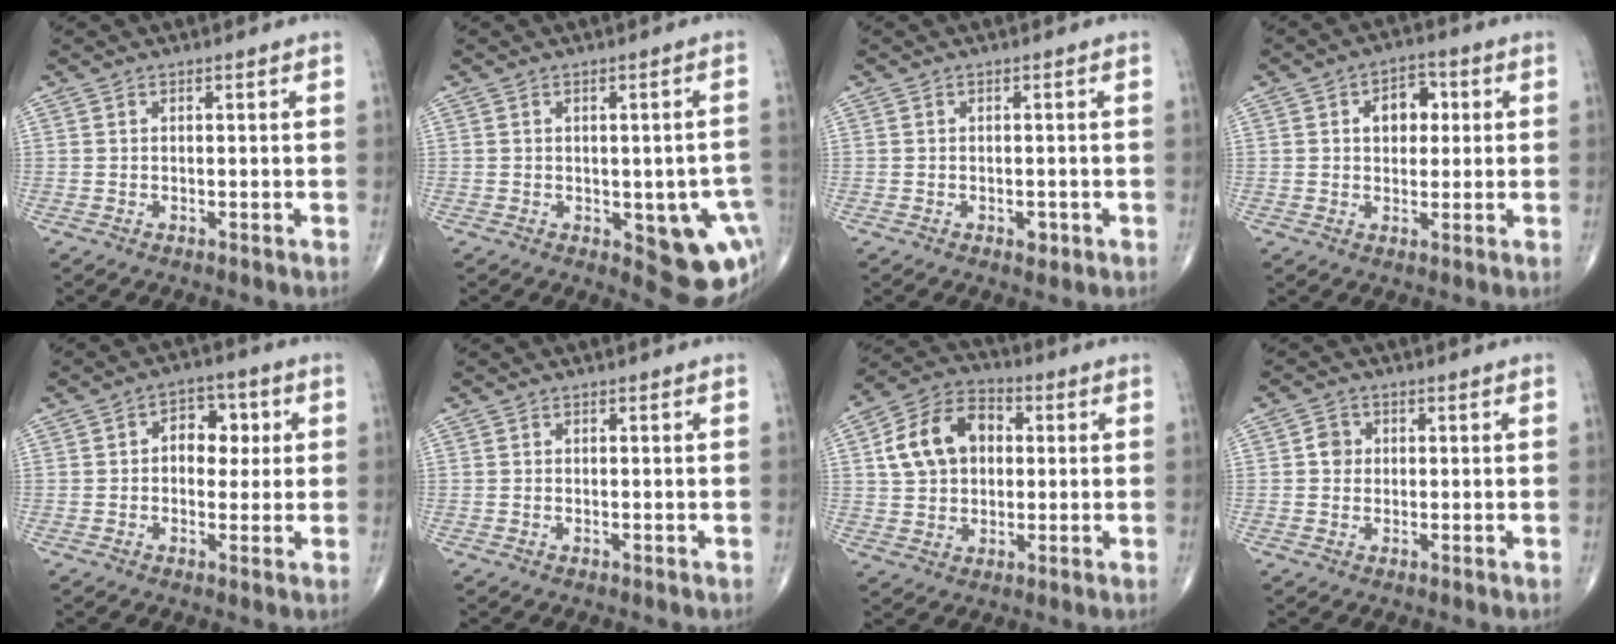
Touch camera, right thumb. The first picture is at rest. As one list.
[{"total": 12.0, "force": [-2.9, 5.2, 10.5], "torque": [-0.098, -0.002, -0.019]}, {"total": 1.6, "force": [-0.6, 1.0, 1.1], "torque": [-0.010, 0.000, -0.007]}, {"total": 6.7, "force": [1.5, 4.6, 4.7], "torque": [-0.039, 0.008, 0.017]}, {"total": 7.2, "force": [1.1, 5.0, 5.0], "torque": [-0.031, 0.011, 0.011]}, {"total": 0.0}, {"total": 13.1, "force": [2.3, 9.5, 8.7], "torque": [-0.136, 0.017, 0.033]}, {"total": 2.6, "force": [0.3, 2.4, 1.1], "torque": [-0.004, 0.004, 0.000]}]